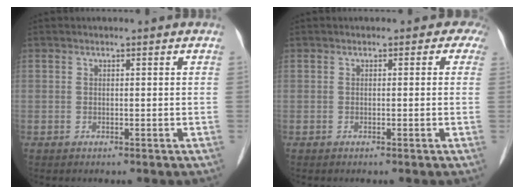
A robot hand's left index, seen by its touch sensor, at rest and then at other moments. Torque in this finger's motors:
{"motor_torque": [0.54, -0.55, 0.06, 0.00]}